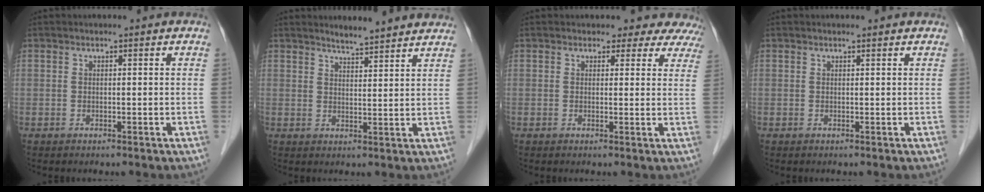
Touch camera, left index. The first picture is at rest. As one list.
[{"total": 6.4, "force": [6.0, 0.3, 2.3], "torque": [-0.043, 0.007, 0.077]}, {"total": 7.2, "force": [6.7, 2.8, 0.0], "torque": [0.040, -0.004, 0.039]}, {"total": 0.8, "force": [0.8, 0.1, 0.3], "torque": [-0.011, 0.008, 0.011]}]